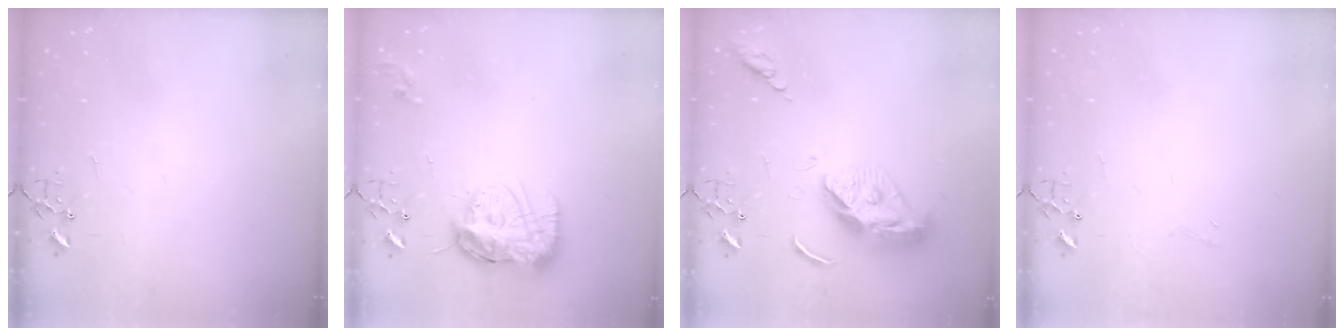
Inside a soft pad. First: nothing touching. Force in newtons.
{"total": 14.9, "press": 14.8, "slide": 1.2}
{"total": 13.1, "press": 13.0, "slide": 1.3}
{"total": 3.4, "press": 3.4, "slide": 0.3}